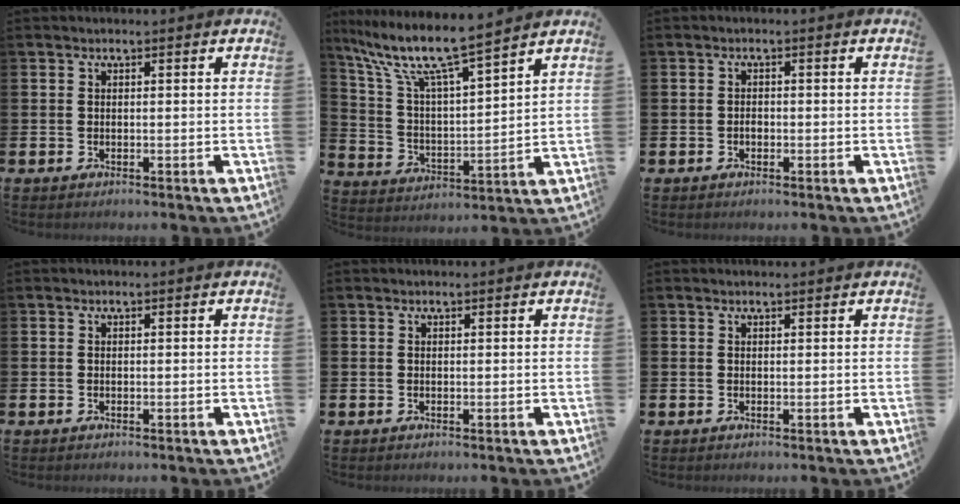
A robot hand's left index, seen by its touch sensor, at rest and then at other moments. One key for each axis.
{"total": 10.1, "fx": 8.8, "fy": 1.1, "fz": 4.9, "tx": -0.132, "ty": -0.049, "tz": 0.149}
{"total": 1.0, "fx": -0.4, "fy": 0.6, "fz": 0.6, "tx": -0.014, "ty": 0.001, "tz": -0.008}
{"total": 0.0}
{"total": 0.0}
{"total": 0.5, "fx": 0.5, "fy": 0.0, "fz": 0.2, "tx": 0.008, "ty": -0.004, "tz": 0.007}